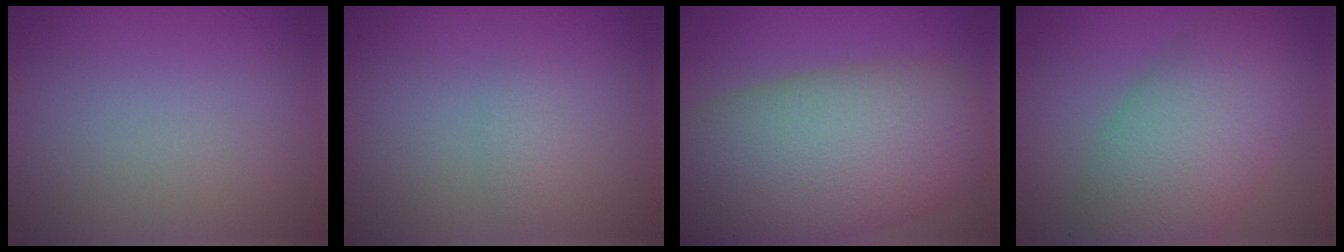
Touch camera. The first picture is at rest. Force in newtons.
{"total": 1.2, "press": 1.2, "slide": 0.0}
{"total": 13.1, "press": 13.1, "slide": 0.8}
{"total": 8.8, "press": 8.8, "slide": 0.3}